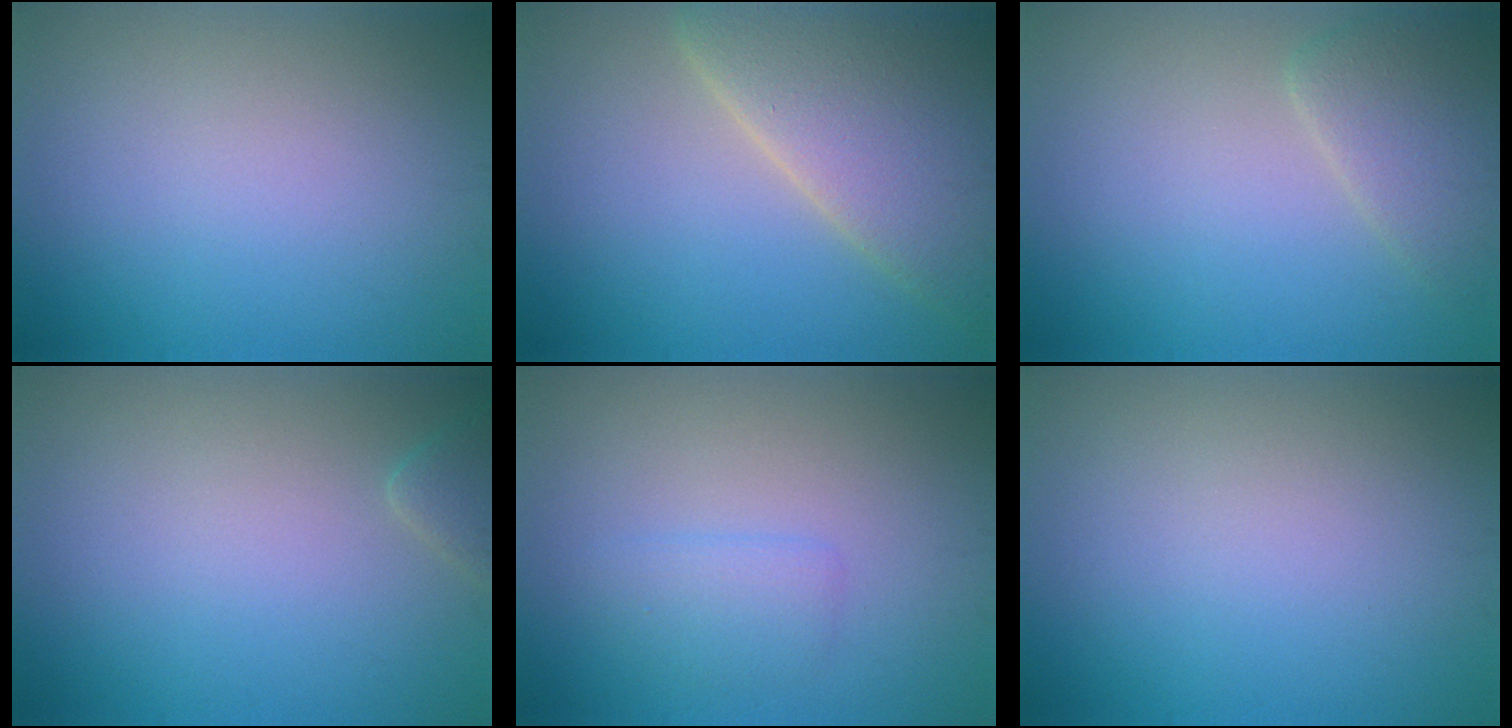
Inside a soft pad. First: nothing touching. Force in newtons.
{"total": 8.9, "press": 8.9, "slide": 0.8}
{"total": 3.1, "press": 3.0, "slide": 0.4}
{"total": 1.4, "press": 1.4, "slide": 0.2}
{"total": 1.7, "press": 1.7, "slide": 0.2}
{"total": 0.0}